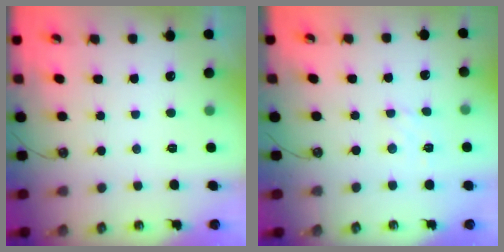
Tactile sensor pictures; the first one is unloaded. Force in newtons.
{"total": 2.9, "press": 2.8, "slide": 0.5}